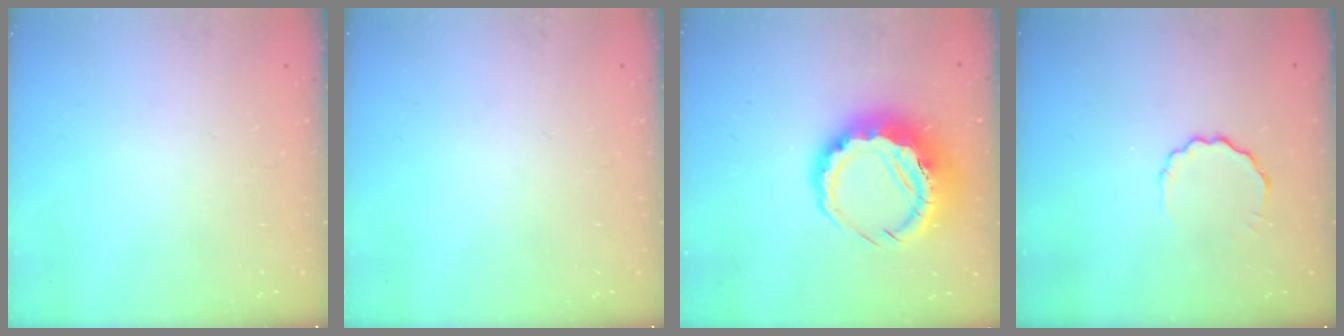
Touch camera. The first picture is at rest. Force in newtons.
{"total": 0.0}
{"total": 12.1, "press": 11.8, "slide": 2.3}
{"total": 3.6, "press": 3.4, "slide": 1.0}